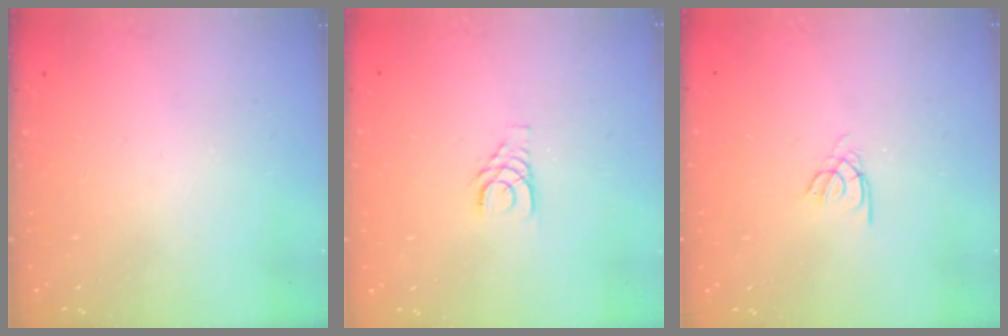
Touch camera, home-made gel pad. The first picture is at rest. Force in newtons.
{"total": 3.8, "press": 3.8, "slide": 0.4}
{"total": 2.1, "press": 2.1, "slide": 0.2}